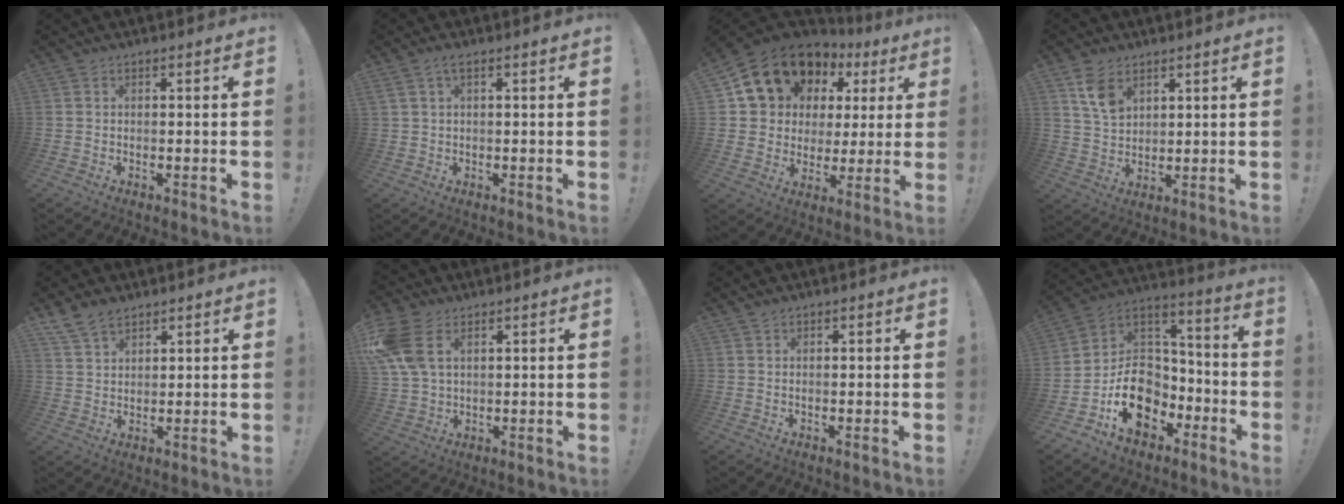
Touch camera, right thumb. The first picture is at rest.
{"total": 2.6, "force": [1.2, 0.8, 2.1], "torque": [-0.048, 0.004, 0.024]}
{"total": 15.3, "force": [9.5, 10.9, 5.1], "torque": [-0.080, -0.063, 0.195]}
{"total": 7.8, "force": [4.6, 4.6, 4.3], "torque": [-0.067, -0.021, 0.087]}
{"total": 6.7, "force": [5.3, 3.5, 2.4], "torque": [-0.051, -0.023, 0.104]}
{"total": 11.2, "force": [4.5, 6.9, 7.6], "torque": [-0.155, -0.008, 0.092]}
{"total": 0.7, "force": [0.5, 0.1, 0.4], "torque": [-0.005, -0.002, 0.009]}
{"total": 16.8, "force": [-6.7, 13.1, 8.0], "torque": [-0.102, 0.037, -0.102]}